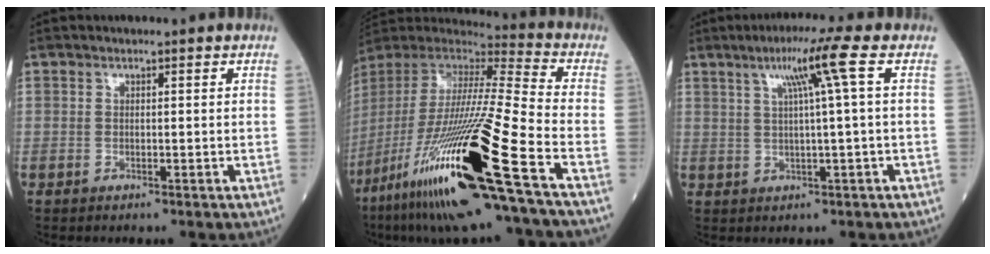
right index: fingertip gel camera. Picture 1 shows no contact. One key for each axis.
{"total": 33.0, "fx": -15.0, "fy": 2.3, "fz": 29.2, "tx": -0.582, "ty": -0.082, "tz": -0.280}
{"total": 7.2, "fx": 2.5, "fy": -1.3, "fz": 6.6, "tx": -0.118, "ty": 0.012, "tz": 0.045}